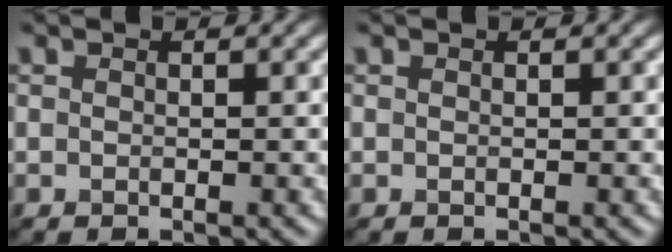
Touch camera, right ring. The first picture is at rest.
{"total": 0.0}